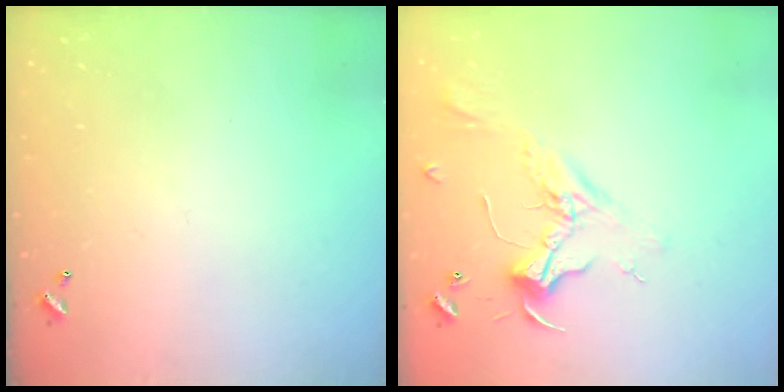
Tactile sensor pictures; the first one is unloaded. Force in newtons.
{"total": 2.4, "press": 2.3, "slide": 0.7}